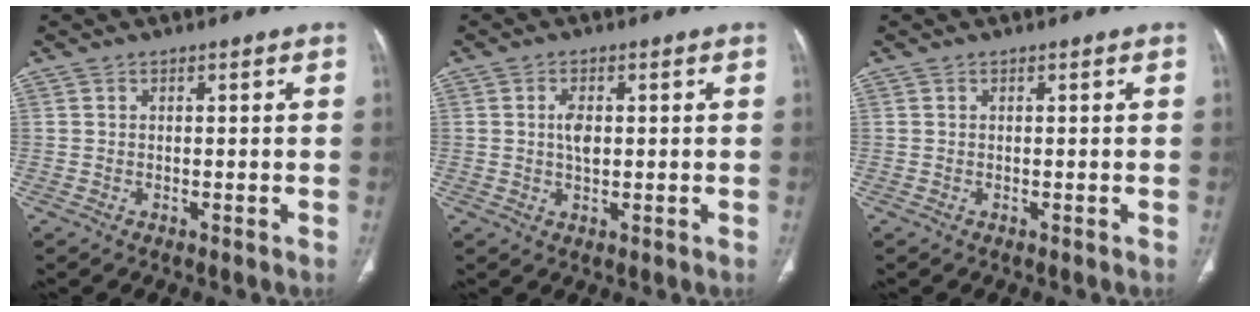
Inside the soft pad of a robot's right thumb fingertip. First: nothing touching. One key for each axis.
{"total": 3.0, "fx": 0.3, "fy": 1.6, "fz": 2.5, "tx": -0.041, "ty": -0.001, "tz": 0.005}
{"total": 0.0}